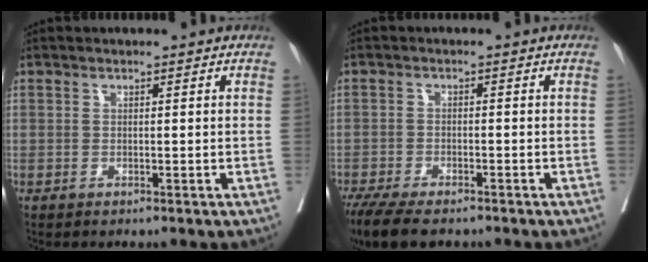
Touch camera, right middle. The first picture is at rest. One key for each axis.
{"total": 9.4, "fx": -7.3, "fy": 2.8, "fz": 5.1, "tx": -0.082, "ty": -0.015, "tz": -0.117}